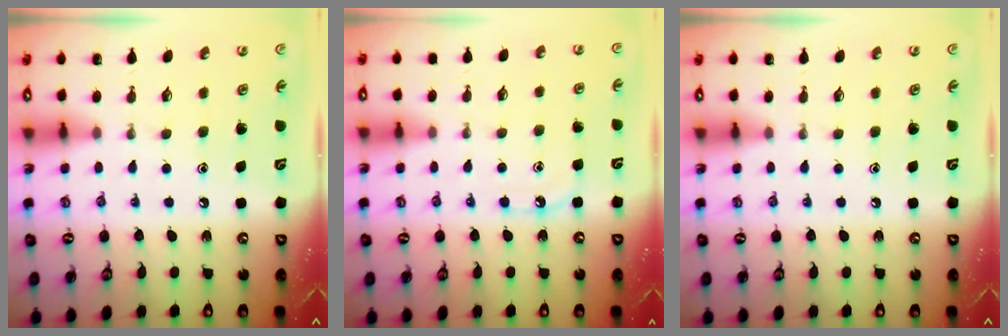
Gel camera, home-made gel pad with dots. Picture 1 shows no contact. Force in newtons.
{"total": 5.5, "press": 5.4, "slide": 0.7}
{"total": 0.0}